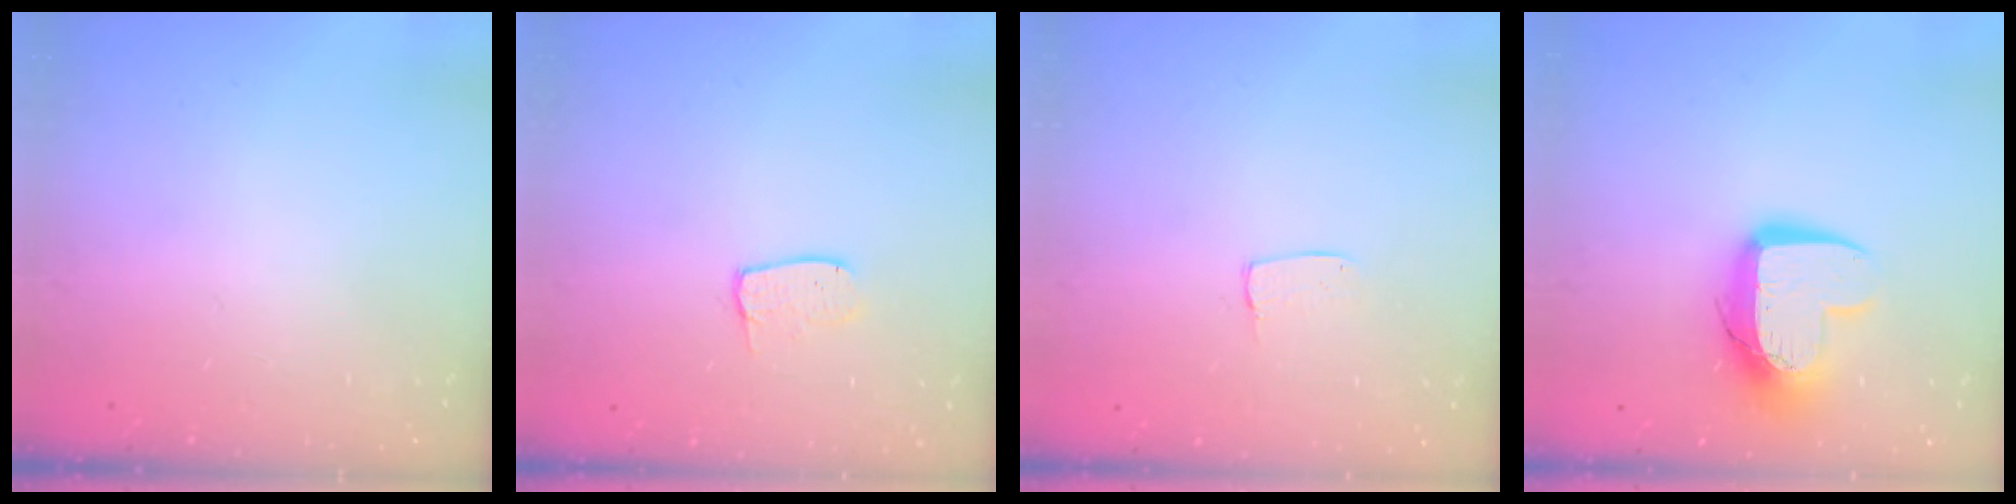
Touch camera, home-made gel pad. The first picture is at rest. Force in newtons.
{"total": 4.2, "press": 4.2, "slide": 0.4}
{"total": 4.1, "press": 4.0, "slide": 0.2}
{"total": 12.3, "press": 12.3, "slide": 0.9}